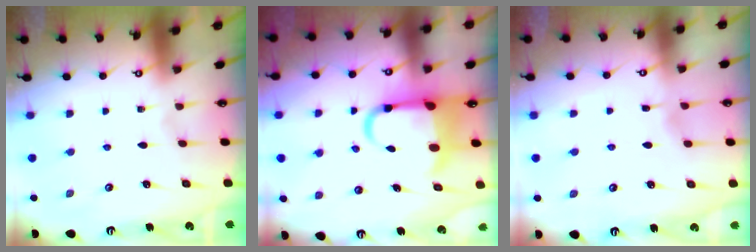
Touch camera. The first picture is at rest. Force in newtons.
{"total": 7.9, "press": 7.7, "slide": 1.8}
{"total": 2.8, "press": 2.8, "slide": 0.3}